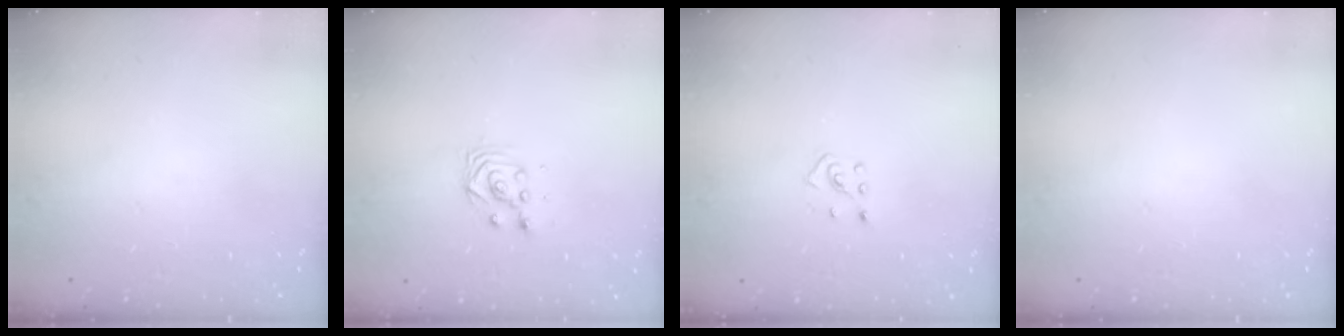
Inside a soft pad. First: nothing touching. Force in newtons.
{"total": 3.0, "press": 2.9, "slide": 0.3}
{"total": 2.7, "press": 2.6, "slide": 0.9}
{"total": 0.0}